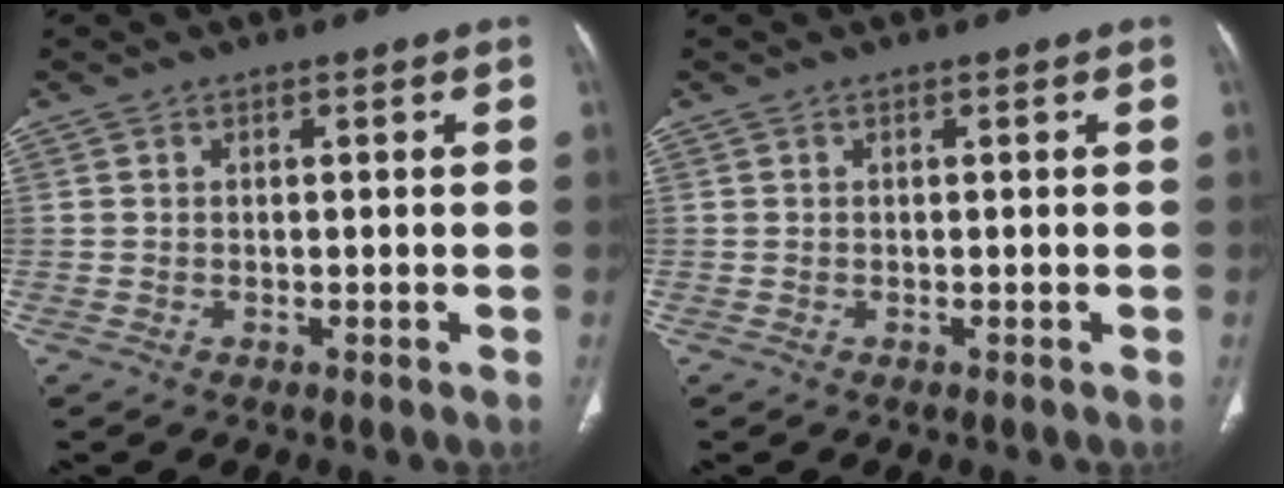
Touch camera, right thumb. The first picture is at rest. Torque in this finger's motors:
{"motor_torque": [0.00, 0.00, -0.02, -0.02, 0.00]}